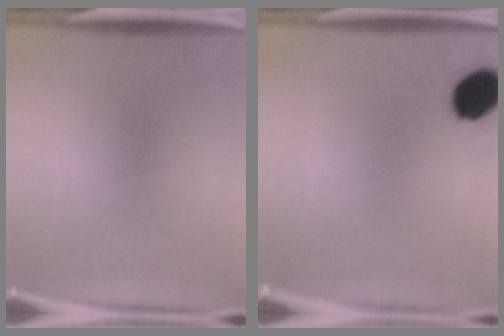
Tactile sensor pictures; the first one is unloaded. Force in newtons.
{"total": 9.1}